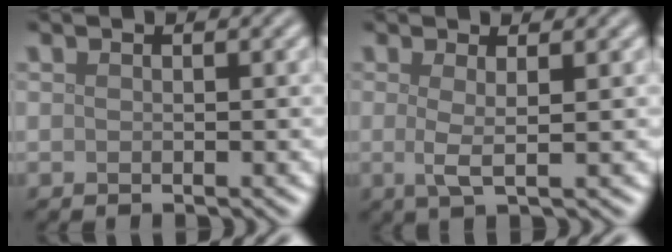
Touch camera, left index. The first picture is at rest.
{"total": 2.2, "force": [0.2, 0.5, 2.2], "torque": [-0.040, -0.003, -0.001]}